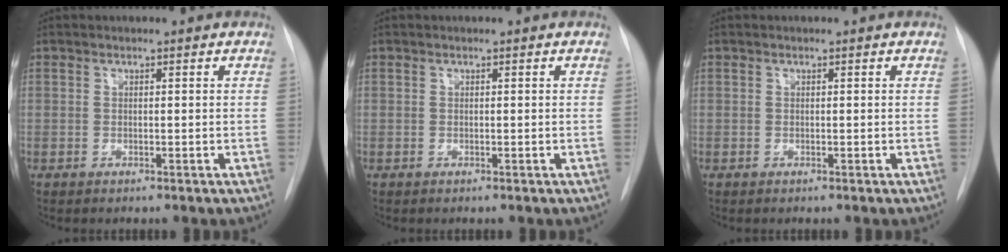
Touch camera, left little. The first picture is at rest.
{"total": 0.0}
{"total": 0.0}